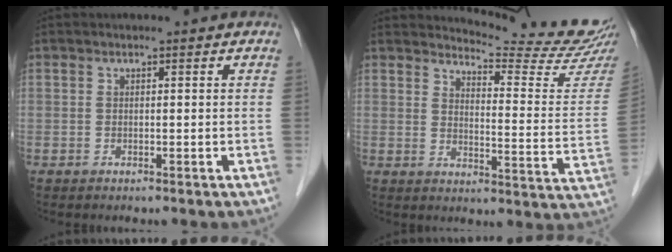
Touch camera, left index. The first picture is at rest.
{"total": 15.4, "force": [15.1, -2.0, 2.0], "torque": [-0.031, -0.125, 0.177]}